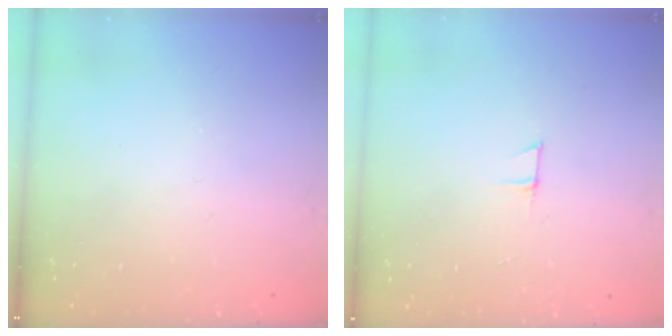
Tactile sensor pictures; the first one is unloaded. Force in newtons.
{"total": 3.9, "press": 3.9, "slide": 0.3}